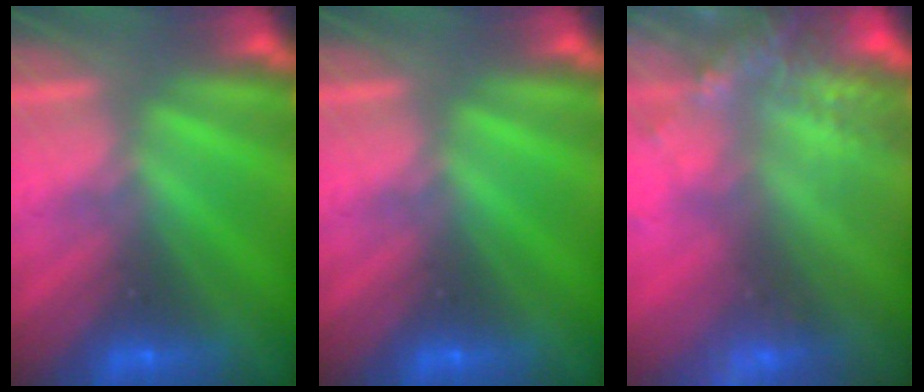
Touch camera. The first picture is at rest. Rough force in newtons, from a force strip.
{"total": 0.0}
{"total": 7.4}